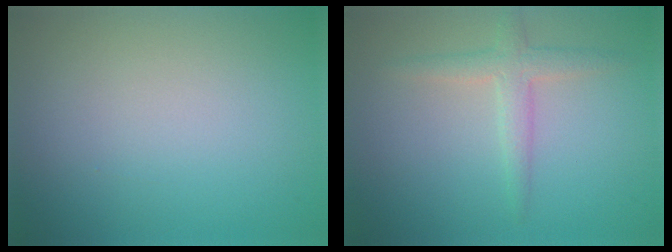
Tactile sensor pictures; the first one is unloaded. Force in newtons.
{"total": 2.4, "press": 2.4, "slide": 0.0}